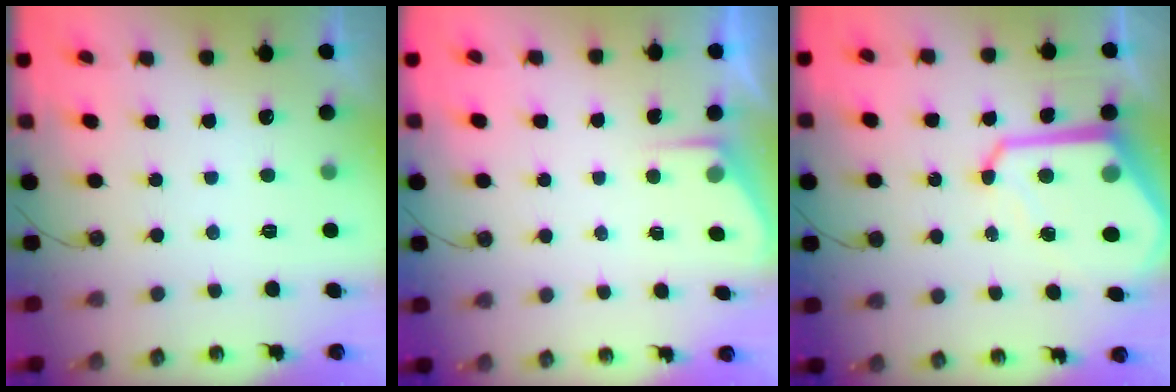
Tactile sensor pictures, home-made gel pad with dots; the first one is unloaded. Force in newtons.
{"total": 2.6, "press": 2.5, "slide": 0.4}
{"total": 14.3, "press": 14.2, "slide": 1.2}